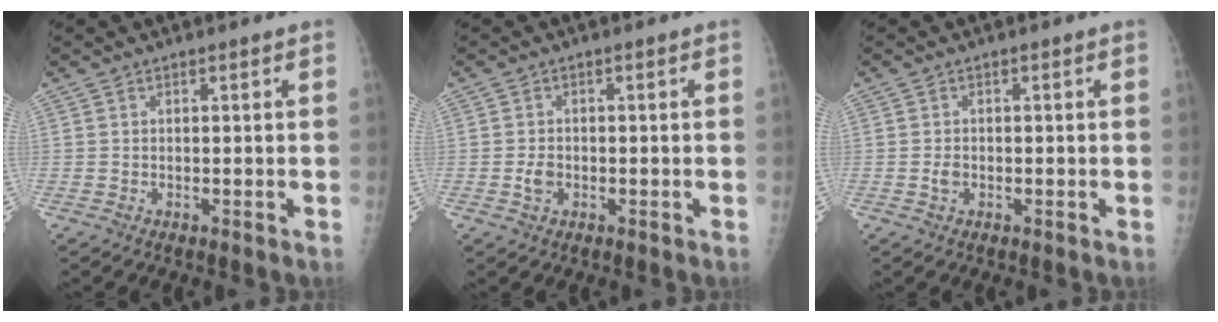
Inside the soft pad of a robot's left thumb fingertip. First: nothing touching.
{"total": 2.4, "force": [-0.7, 1.8, 1.5], "torque": [-0.021, 0.007, -0.012]}
{"total": 1.6, "force": [-0.5, 1.2, 1.0], "torque": [-0.015, 0.005, -0.008]}